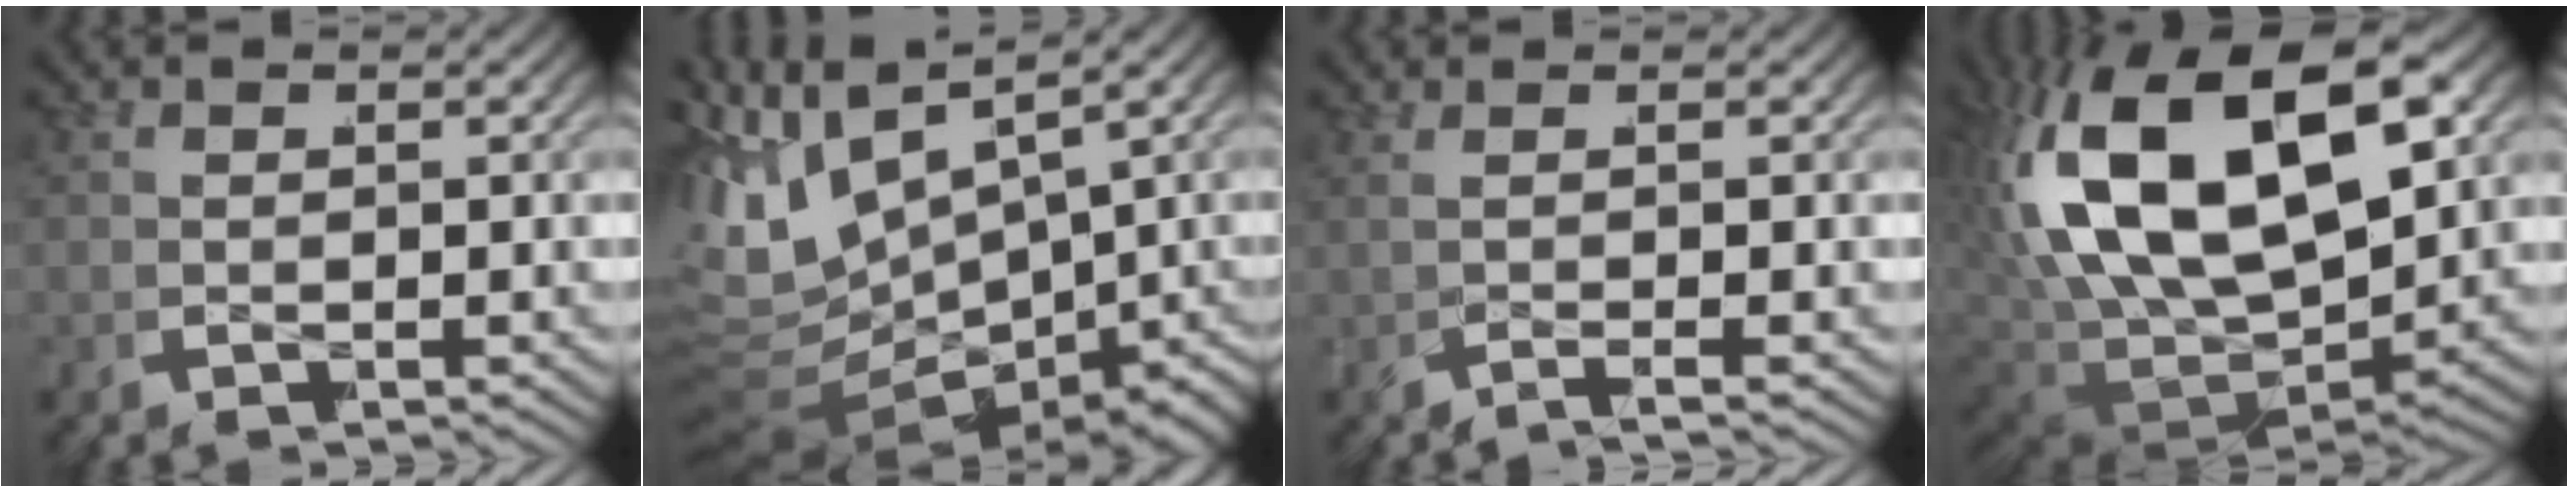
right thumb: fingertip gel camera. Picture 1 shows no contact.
{"total": 14.0, "force": [-0.4, 10.1, 9.8], "torque": [-0.209, -0.016, -0.001]}
{"total": 1.8, "force": [-0.1, -0.8, 1.6], "torque": [-0.029, 0.013, -0.013]}
{"total": 18.5, "force": [1.4, 11.8, 14.2], "torque": [-0.317, -0.027, 0.034]}